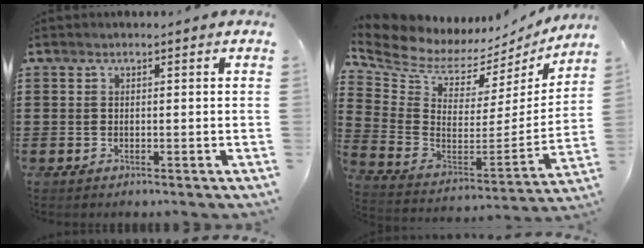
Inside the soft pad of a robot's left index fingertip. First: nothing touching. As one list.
[{"total": 6.0, "force": [5.2, 2.7, 1.4], "torque": [-0.067, -0.053, 0.087]}]